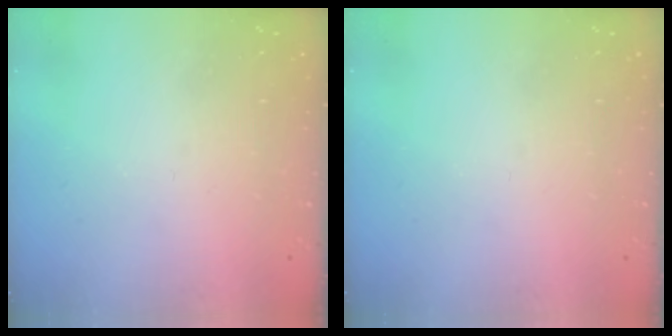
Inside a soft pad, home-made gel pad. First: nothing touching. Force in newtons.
{"total": 0.0}